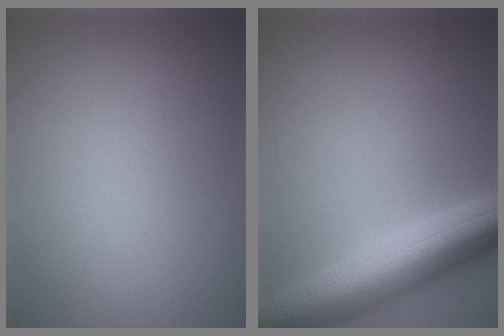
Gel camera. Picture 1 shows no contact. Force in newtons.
{"total": 9.0, "press": 9.0, "slide": 0.2}